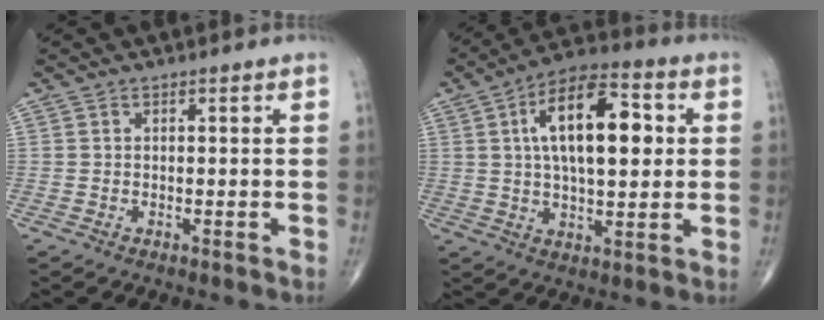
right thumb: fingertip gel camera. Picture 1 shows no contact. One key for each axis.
{"total": 17.2, "fx": 3.4, "fy": 7.9, "fz": 14.9, "tx": -0.226, "ty": 0.013, "tz": 0.051}